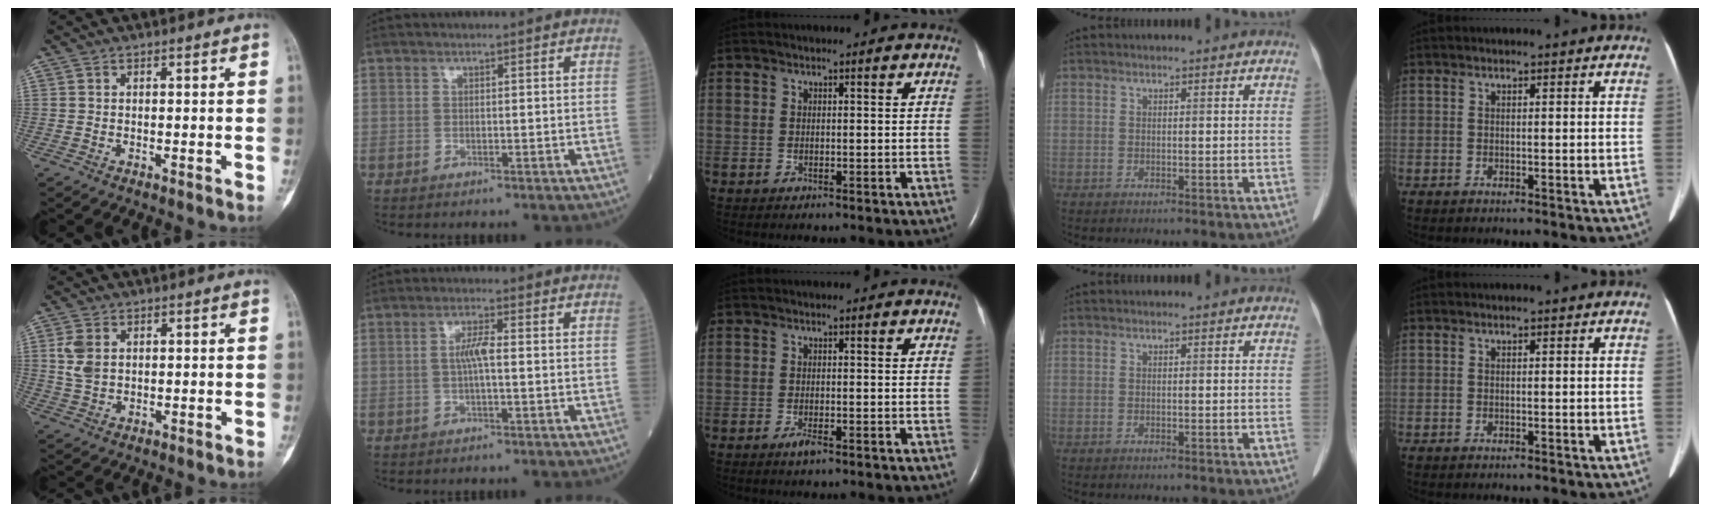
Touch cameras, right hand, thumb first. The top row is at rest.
{"thumb": {"total": 4.5, "force": [1.0, 3.1, 3.1], "torque": [-0.060, 0.002, 0.025]}, "index": {"total": 3.4, "force": [0.0, 0.4, 3.3], "torque": [-0.068, 0.005, 0.000]}, "middle": {"total": 1.4, "force": [-0.9, 0.2, 1.1], "torque": [-0.026, -0.003, -0.017]}}